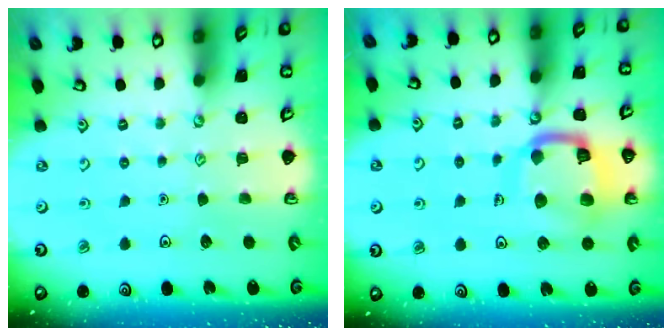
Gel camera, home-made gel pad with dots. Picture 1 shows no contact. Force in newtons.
{"total": 15.4, "press": 15.3, "slide": 1.6}